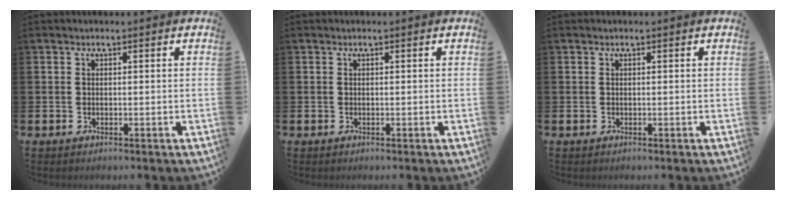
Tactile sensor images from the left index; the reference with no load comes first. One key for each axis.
{"total": 0.0}
{"total": 0.0}